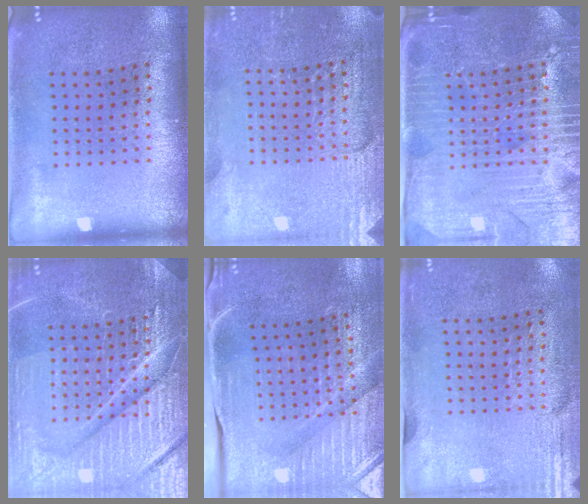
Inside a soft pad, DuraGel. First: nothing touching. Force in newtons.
{"total": 2.9, "press": 2.9, "slide": 0.3}
{"total": 4.4, "press": 4.1, "slide": 1.6}
{"total": 7.4, "press": 7.3, "slide": 1.0}
{"total": 3.8, "press": 3.8, "slide": 0.7}
{"total": 2.9, "press": 2.4, "slide": 1.6}